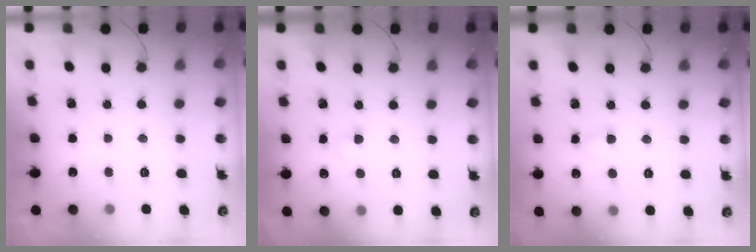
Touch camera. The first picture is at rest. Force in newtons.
{"total": 1.9, "press": 1.7, "slide": 1.0}
{"total": 3.6, "press": 3.3, "slide": 1.3}